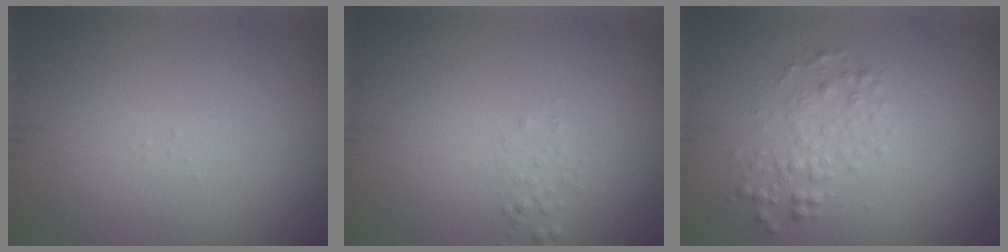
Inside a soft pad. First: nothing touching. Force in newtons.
{"total": 0.7, "press": 0.7, "slide": 0.1}
{"total": 2.0, "press": 2.0, "slide": 0.0}